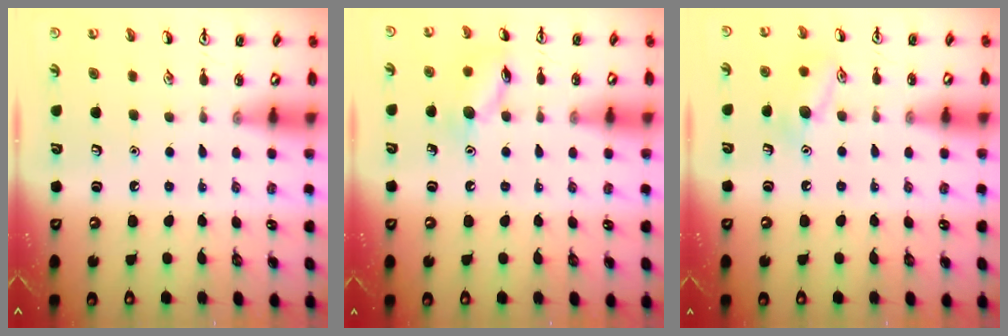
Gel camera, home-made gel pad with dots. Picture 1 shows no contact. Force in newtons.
{"total": 9.3, "press": 9.3, "slide": 0.5}
{"total": 9.4, "press": 9.4, "slide": 1.0}